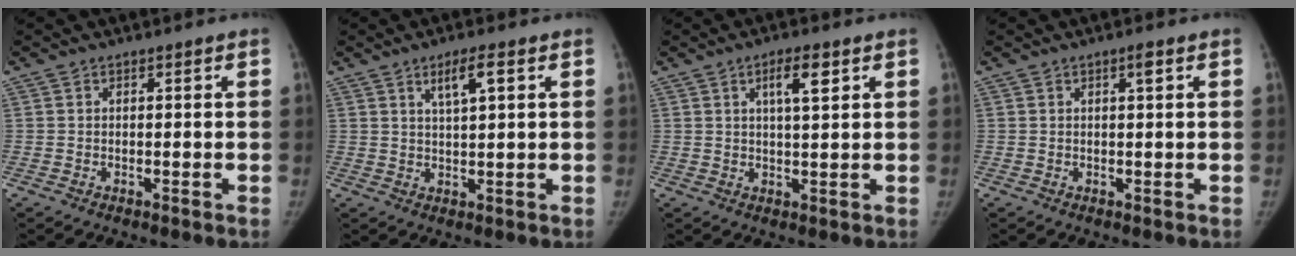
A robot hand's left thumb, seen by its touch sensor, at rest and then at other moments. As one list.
[{"total": 4.6, "force": [2.2, 0.8, 4.0], "torque": [-0.073, -0.008, 0.042]}, {"total": 5.0, "force": [2.3, 1.2, 4.3], "torque": [-0.070, -0.006, 0.040]}, {"total": 1.3, "force": [0.5, 0.1, 1.2], "torque": [-0.021, 0.000, 0.009]}]